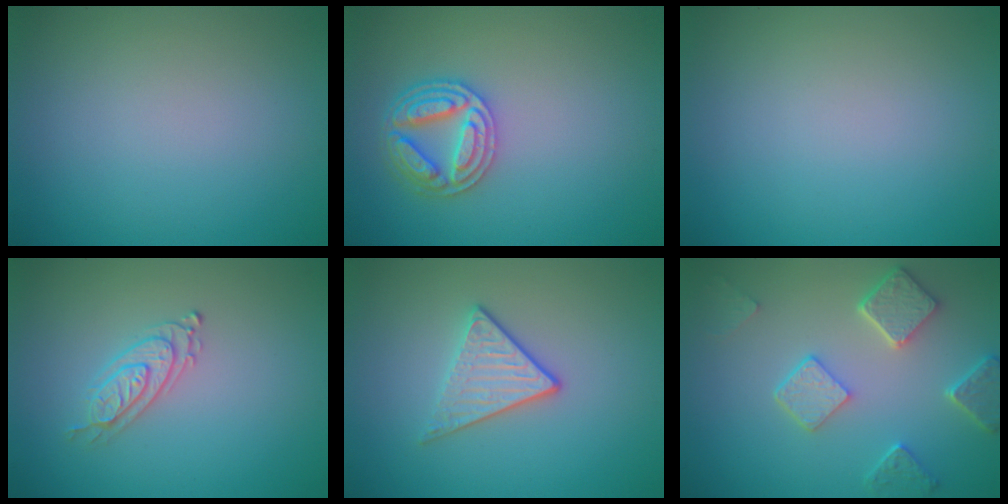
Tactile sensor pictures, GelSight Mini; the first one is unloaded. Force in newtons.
{"total": 4.0, "press": 3.8, "slide": 1.3}
{"total": 0.0}
{"total": 2.2, "press": 2.0, "slide": 0.8}
{"total": 2.9, "press": 2.6, "slide": 1.4}
{"total": 4.7, "press": 3.7, "slide": 2.9}